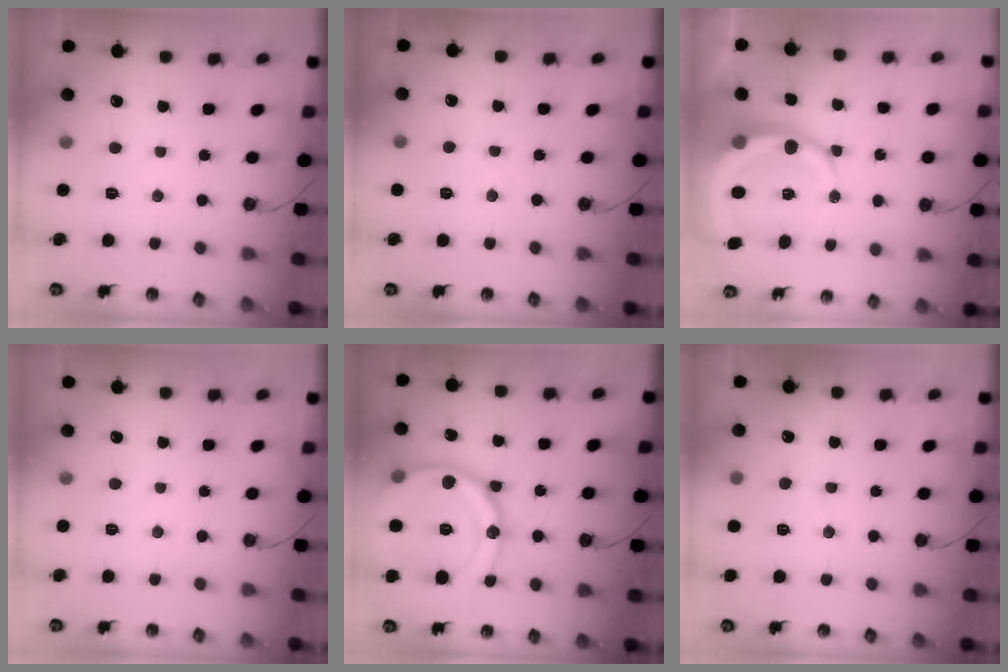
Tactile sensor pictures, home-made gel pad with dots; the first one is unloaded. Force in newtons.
{"total": 5.0, "press": 5.0, "slide": 0.6}
{"total": 12.6, "press": 12.3, "slide": 2.5}
{"total": 0.0}
{"total": 21.5, "press": 21.4, "slide": 2.0}
{"total": 3.8, "press": 3.7, "slide": 0.9}